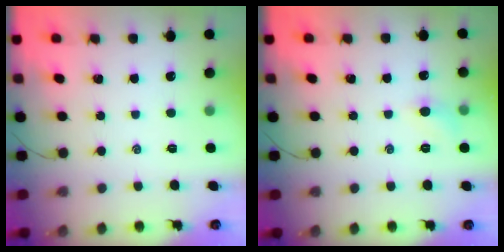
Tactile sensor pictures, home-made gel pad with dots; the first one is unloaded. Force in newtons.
{"total": 5.7, "press": 5.4, "slide": 1.8}